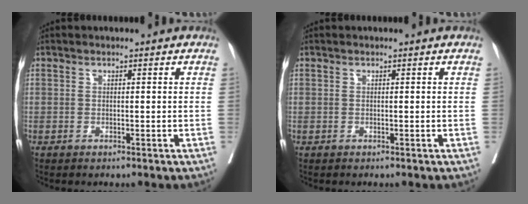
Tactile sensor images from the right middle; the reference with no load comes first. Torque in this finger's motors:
{"motor_torque": [-0.23, -0.49, 0.02, 0.00]}